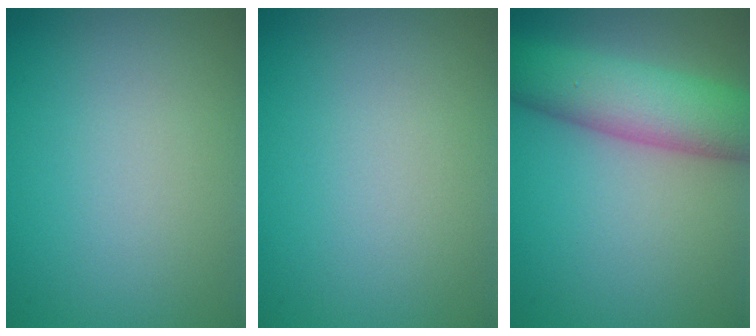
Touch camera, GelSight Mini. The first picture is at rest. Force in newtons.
{"total": 0.0}
{"total": 7.5, "press": 7.5, "slide": 0.2}